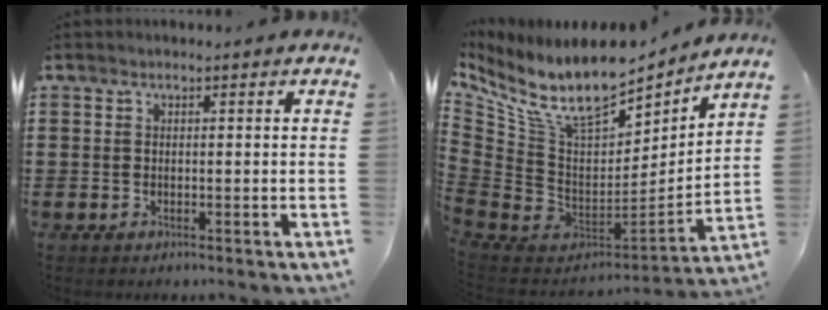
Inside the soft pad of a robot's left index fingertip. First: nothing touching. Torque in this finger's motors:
{"motor_torque": [2.14, 0.00, 0.87, 0.21]}